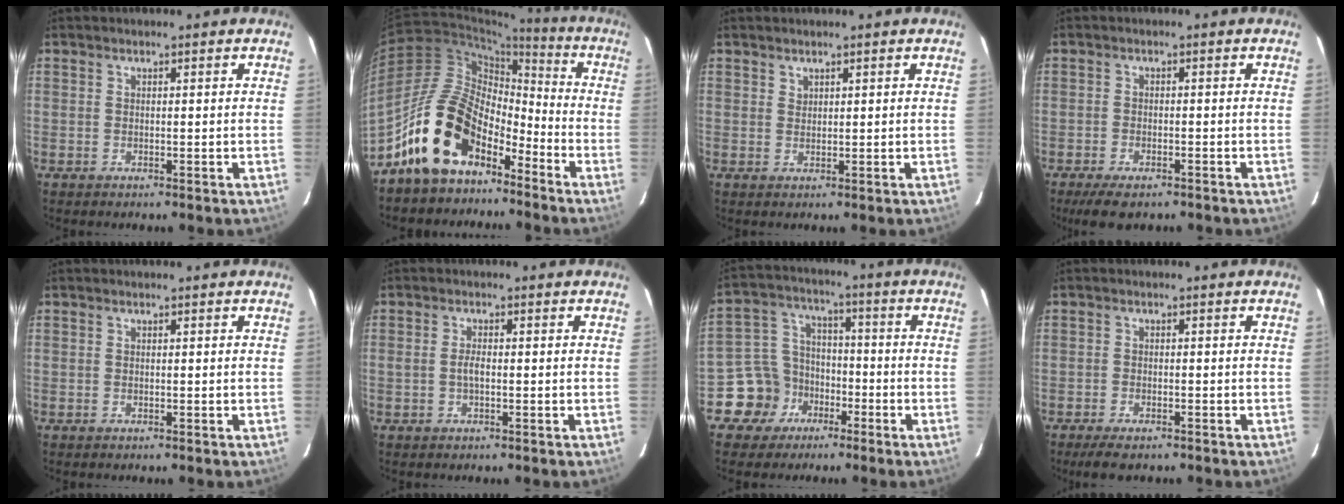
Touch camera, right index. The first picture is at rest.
{"total": 16.0, "force": [-10.4, 8.7, 8.7], "torque": [-0.160, 0.020, -0.185]}
{"total": 1.0, "force": [0.8, 0.5, 0.1], "torque": [0.000, 0.003, 0.016]}
{"total": 6.3, "force": [-4.7, 2.2, 3.4], "torque": [-0.083, -0.018, -0.078]}
{"total": 0.0}
{"total": 1.9, "force": [-0.4, 0.8, 1.7], "torque": [-0.035, 0.002, -0.008]}
{"total": 9.5, "force": [-5.3, 7.8, 1.2], "torque": [-0.046, 0.038, -0.089]}
{"total": 5.0, "force": [-3.9, 1.5, 2.7], "torque": [-0.065, -0.016, -0.065]}